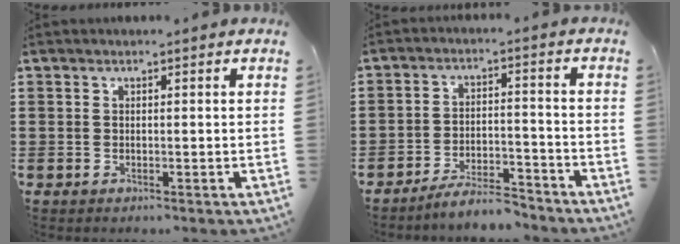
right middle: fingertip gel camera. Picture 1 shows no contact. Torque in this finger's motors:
{"motor_torque": [2.14, 0.00, 0.21, 0.00]}